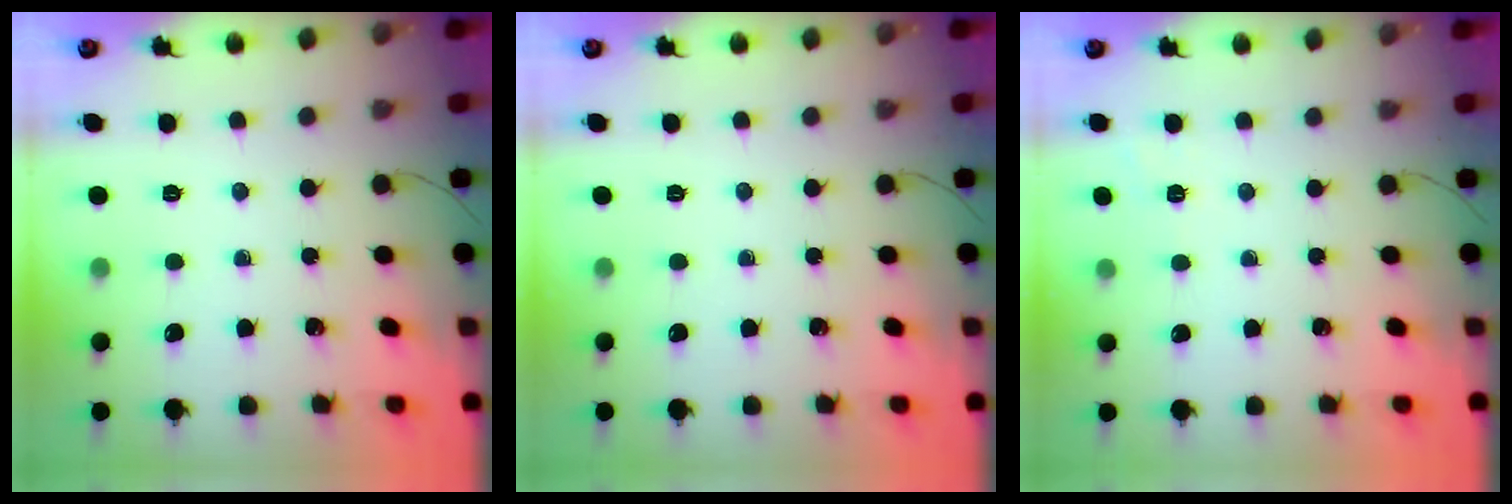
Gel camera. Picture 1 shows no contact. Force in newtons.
{"total": 0.0}
{"total": 2.0, "press": 1.2, "slide": 1.6}